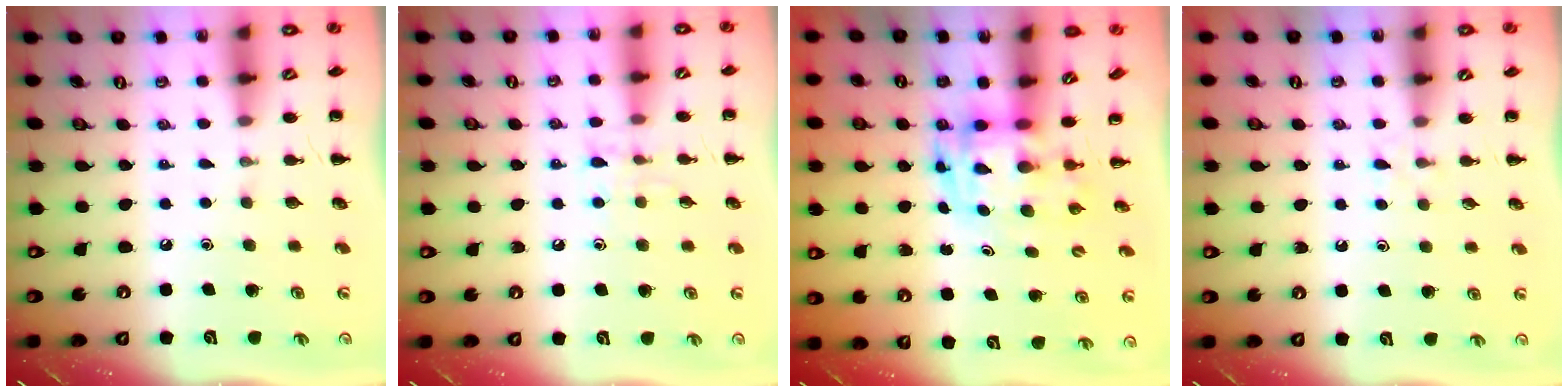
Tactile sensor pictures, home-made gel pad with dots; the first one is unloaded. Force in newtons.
{"total": 6.2, "press": 6.1, "slide": 0.8}
{"total": 3.8, "press": 3.7, "slide": 0.7}
{"total": 2.9, "press": 2.6, "slide": 1.3}